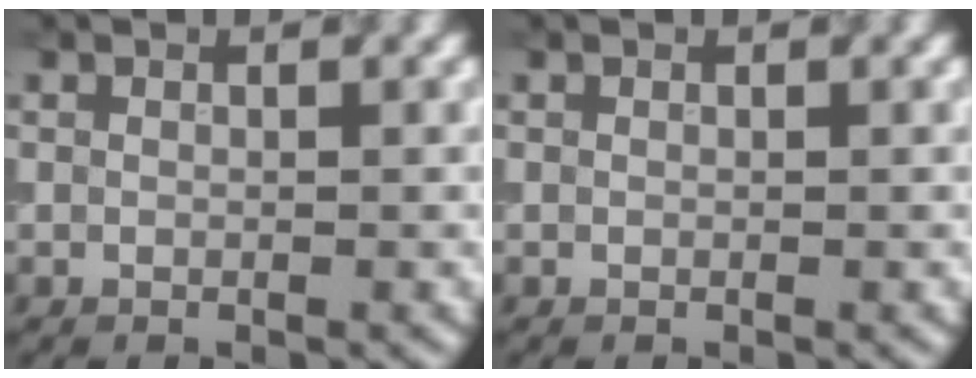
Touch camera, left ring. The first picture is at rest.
{"total": 0.0}